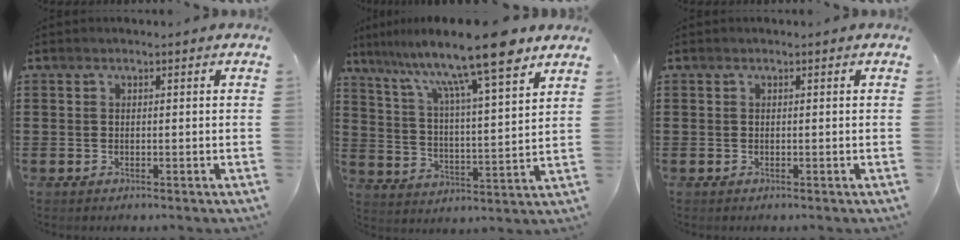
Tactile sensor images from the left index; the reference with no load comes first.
{"total": 13.3, "force": [10.3, 0.6, 8.3], "torque": [-0.166, -0.062, 0.164]}
{"total": 0.0}